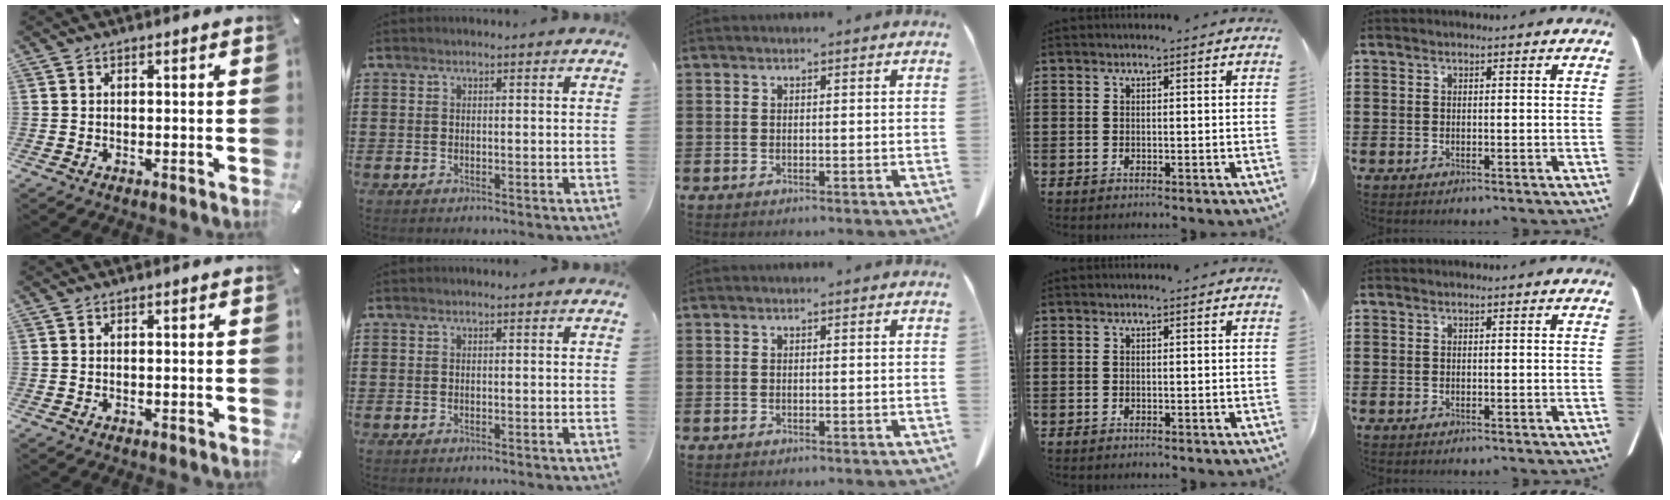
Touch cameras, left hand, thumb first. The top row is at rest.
{}